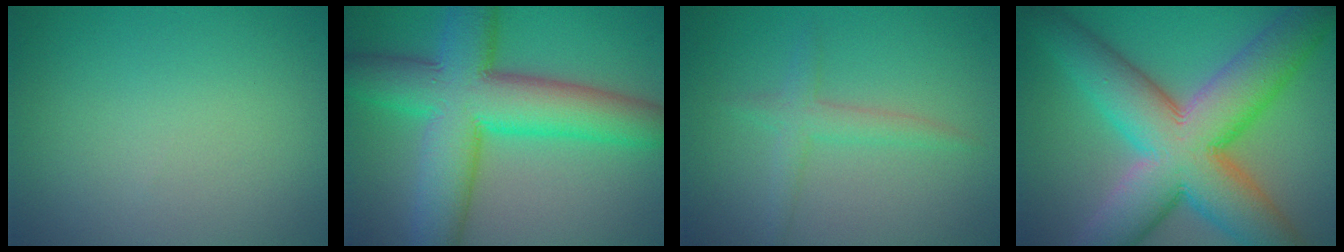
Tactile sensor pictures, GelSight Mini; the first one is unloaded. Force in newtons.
{"total": 11.5, "press": 11.5, "slide": 0.4}
{"total": 2.0, "press": 2.0, "slide": 0.1}
{"total": 13.3, "press": 13.3, "slide": 0.6}